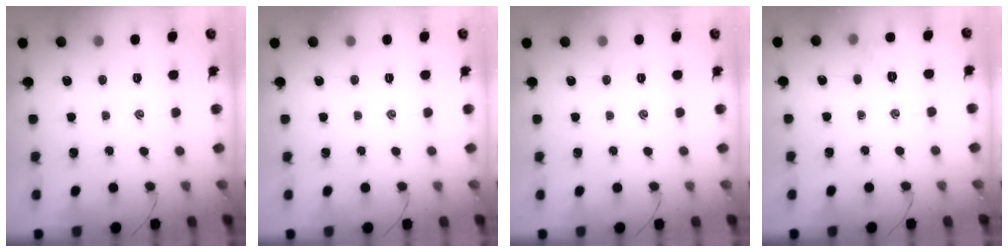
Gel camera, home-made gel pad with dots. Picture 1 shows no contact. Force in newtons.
{"total": 0.0}
{"total": 0.0}
{"total": 3.6, "press": 3.5, "slide": 1.1}